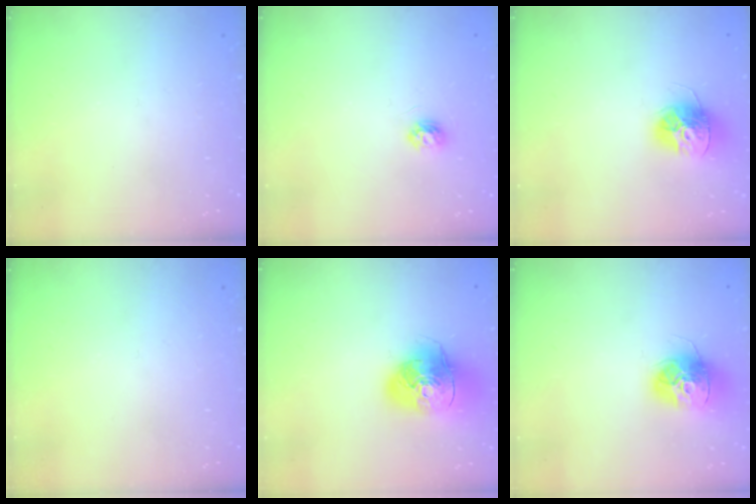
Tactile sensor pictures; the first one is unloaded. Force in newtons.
{"total": 4.5, "press": 4.4, "slide": 0.5}
{"total": 13.1, "press": 13.1, "slide": 0.7}
{"total": 0.0}
{"total": 13.7, "press": 13.6, "slide": 1.7}
{"total": 14.6, "press": 14.5, "slide": 1.4}